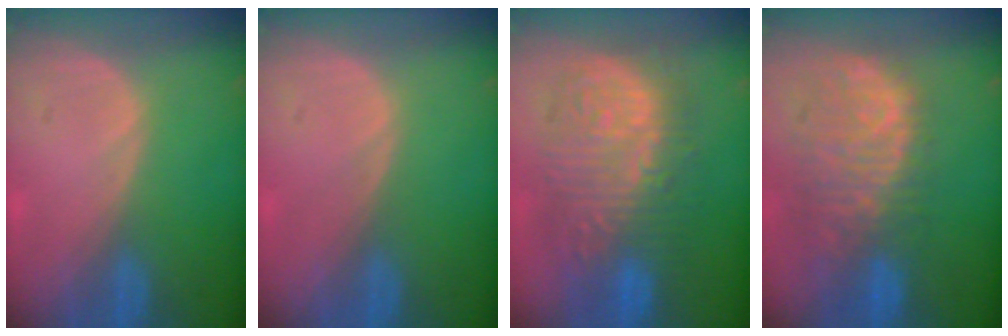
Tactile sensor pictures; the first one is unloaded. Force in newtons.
{"total": 0.0}
{"total": 13.3, "press": 13.3, "slide": 1.2}
{"total": 11.3, "press": 9.7, "slide": 5.7}